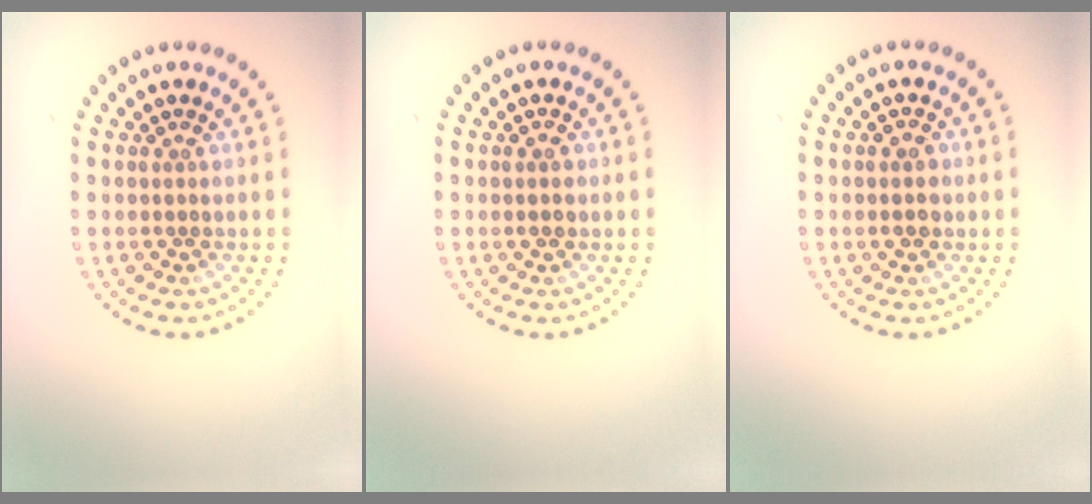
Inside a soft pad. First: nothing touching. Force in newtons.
{"total": 1.3, "press": 1.3, "slide": 0.1}
{"total": 1.5, "press": 1.5, "slide": 0.2}